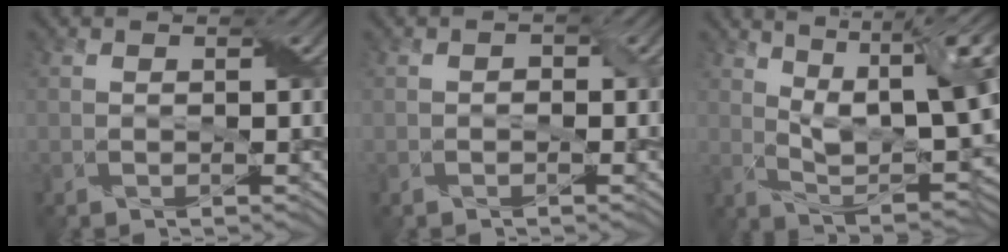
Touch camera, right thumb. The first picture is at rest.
{"total": 1.1, "force": [-0.5, 0.9, 0.6], "torque": [-0.008, -0.002, -0.008]}
{"total": 14.2, "force": [5.5, 5.6, 11.8], "torque": [-0.200, 0.014, 0.083]}